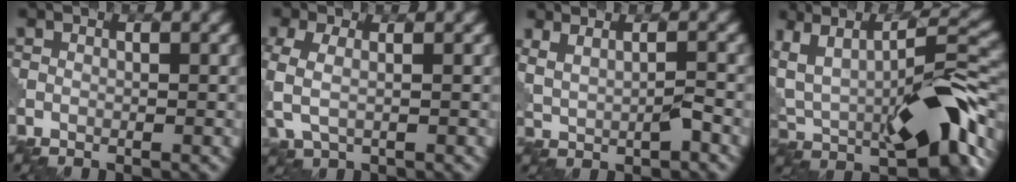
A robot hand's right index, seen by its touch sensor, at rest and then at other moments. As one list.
[{"total": 3.8, "force": [-0.2, 2.4, 3.0], "torque": [-0.085, -0.003, -0.004]}, {"total": 2.4, "force": [0.8, 0.9, 2.0], "torque": [-0.049, -0.006, 0.020]}, {"total": 13.1, "force": [1.1, 5.8, 11.7], "torque": [-0.205, -0.007, 0.031]}]